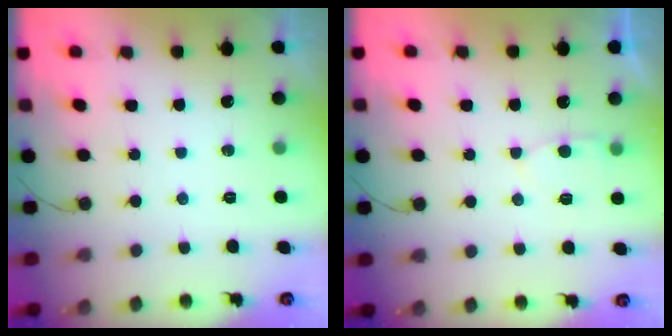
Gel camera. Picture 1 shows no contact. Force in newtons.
{"total": 3.0, "press": 3.0, "slide": 0.4}